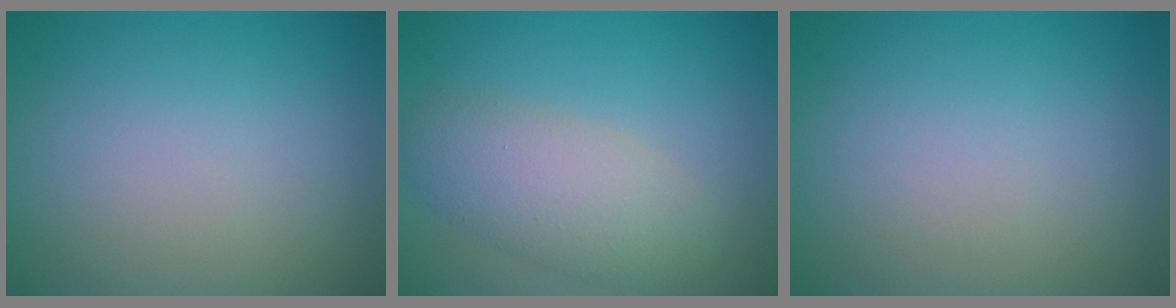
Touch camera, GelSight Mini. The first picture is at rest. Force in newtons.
{"total": 4.6, "press": 4.6, "slide": 0.0}
{"total": 0.0}